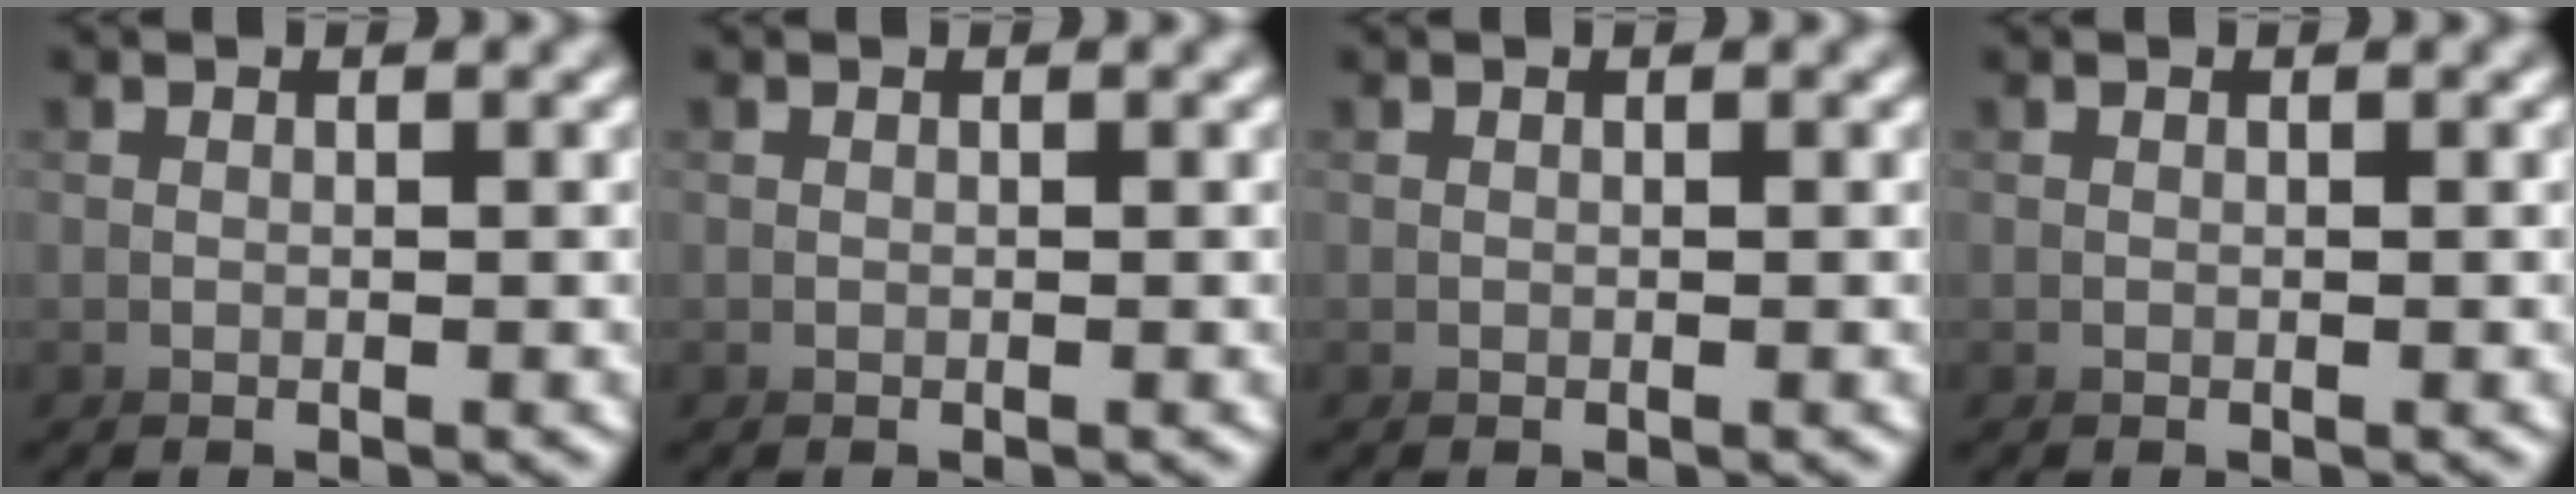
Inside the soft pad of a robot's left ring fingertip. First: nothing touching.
{"total": 0.0}
{"total": 0.0}
{"total": 0.0}